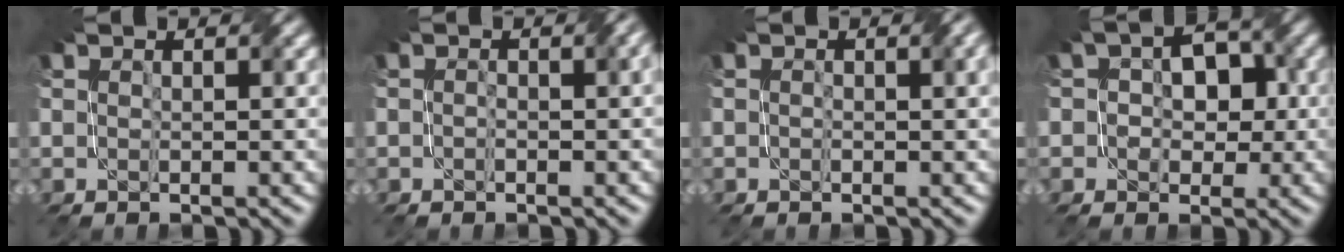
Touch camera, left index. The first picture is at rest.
{"total": 2.2, "force": [-0.6, 0.9, 1.9], "torque": [-0.021, -0.005, -0.008]}
{"total": 2.2, "force": [0.0, 1.0, 1.9], "torque": [-0.026, -0.001, 0.001]}
{"total": 4.4, "force": [-0.2, 3.4, 2.8], "torque": [-0.017, 0.011, -0.009]}